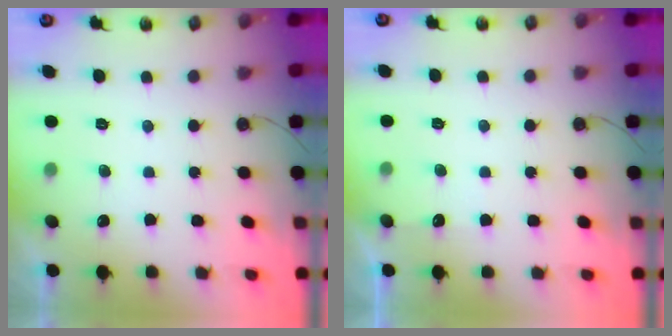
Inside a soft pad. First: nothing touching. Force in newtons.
{"total": 4.6, "press": 4.5, "slide": 0.6}